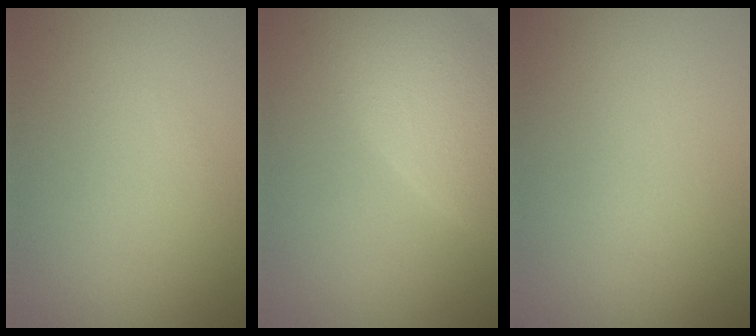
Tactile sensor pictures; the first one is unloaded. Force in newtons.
{"total": 8.1, "press": 8.0, "slide": 1.0}
{"total": 0.0}